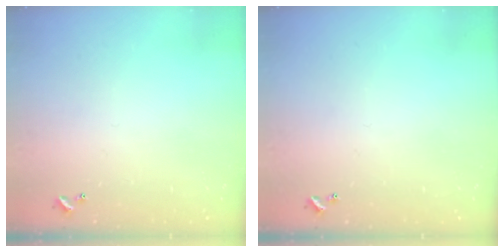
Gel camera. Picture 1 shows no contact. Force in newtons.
{"total": 0.0}